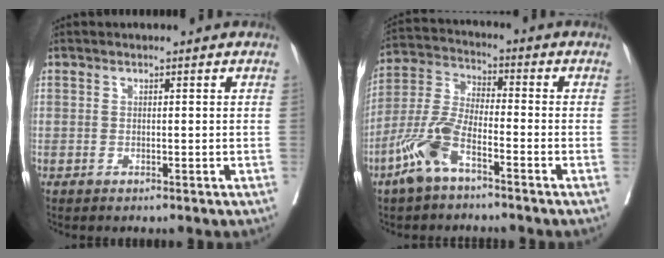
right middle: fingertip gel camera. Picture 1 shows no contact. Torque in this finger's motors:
{"motor_torque": [1.30, -0.84, 0.50, 0.19]}